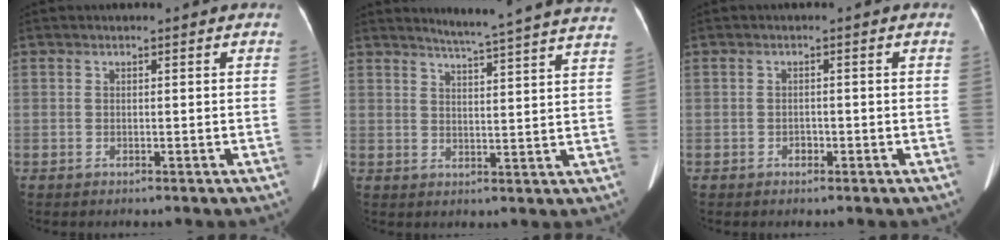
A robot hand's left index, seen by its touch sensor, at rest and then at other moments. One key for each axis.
{"total": 18.3, "fx": 17.1, "fy": -1.2, "fz": 6.4, "tx": -0.099, "ty": -0.059, "tz": 0.201}
{"total": 1.0, "fx": -0.7, "fy": 0.6, "fz": 0.4, "tx": -0.007, "ty": 0.002, "tz": -0.010}